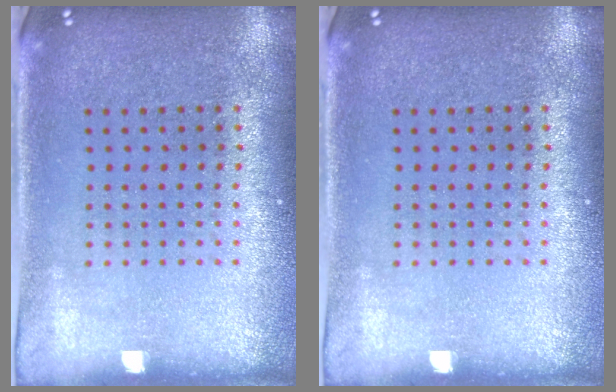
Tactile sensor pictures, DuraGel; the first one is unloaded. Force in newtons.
{"total": 0.0}